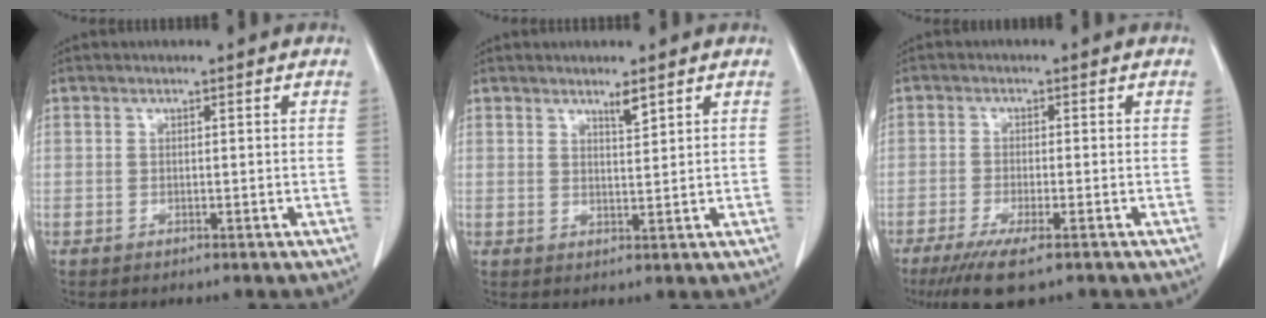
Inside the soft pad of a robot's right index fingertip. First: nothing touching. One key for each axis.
{"total": 1.9, "fx": 1.5, "fy": 0.1, "fz": 1.2, "tx": -0.022, "ty": -0.006, "tz": 0.030}
{"total": 6.9, "fx": -4.6, "fy": 0.8, "fz": 5.0, "tx": -0.087, "ty": -0.018, "tz": -0.073}